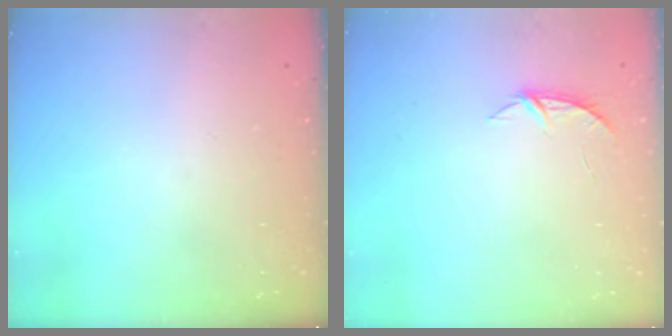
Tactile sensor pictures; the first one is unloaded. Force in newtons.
{"total": 4.2, "press": 4.2, "slide": 0.5}